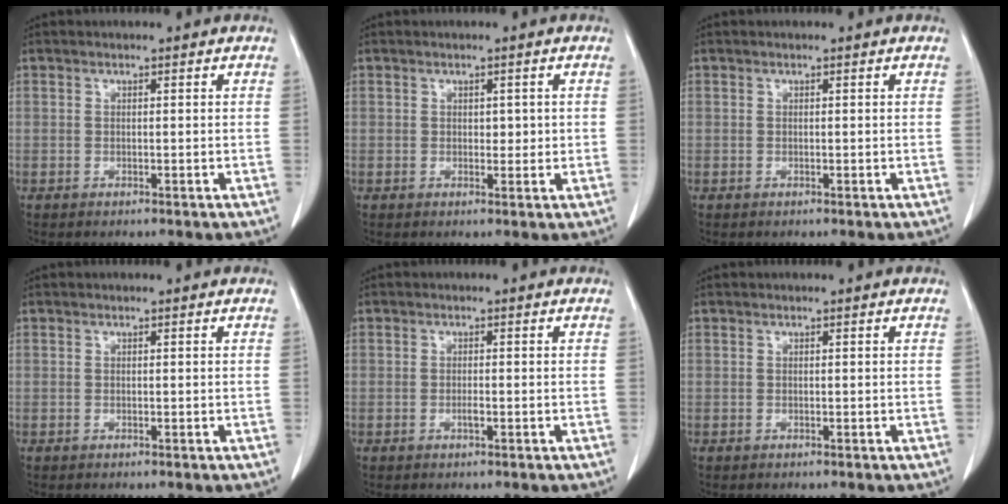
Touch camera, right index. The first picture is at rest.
{"total": 1.7, "force": [0.3, 1.1, 1.3], "torque": [-0.013, 0.000, 0.005]}
{"total": 0.0}
{"total": 0.0}
{"total": 0.8, "force": [-0.2, 0.2, 0.8], "torque": [-0.013, 0.002, -0.002]}
{"total": 0.0}